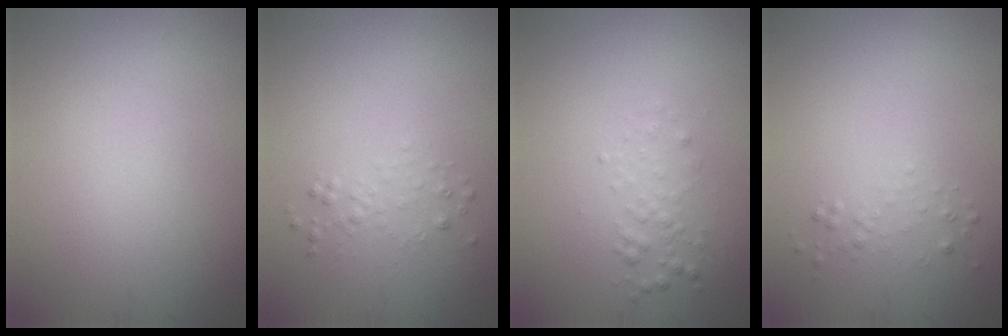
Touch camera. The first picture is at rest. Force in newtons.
{"total": 1.0, "press": 1.0, "slide": 0.0}
{"total": 1.3, "press": 1.3, "slide": 0.0}
{"total": 0.7, "press": 0.7, "slide": 0.1}